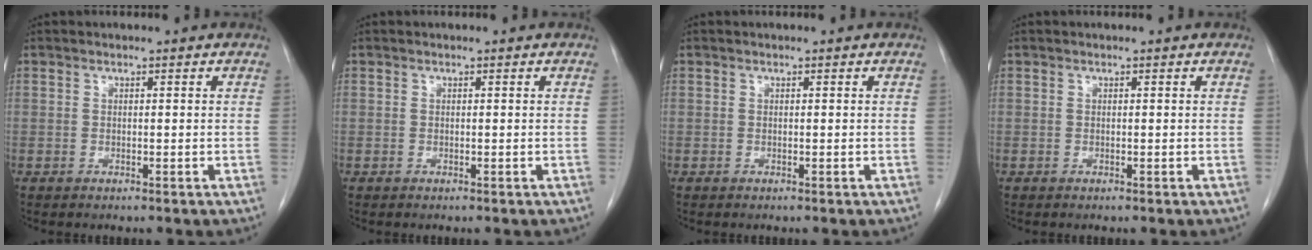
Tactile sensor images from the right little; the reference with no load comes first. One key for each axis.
{"total": 0.0}
{"total": 0.0}
{"total": 0.0}